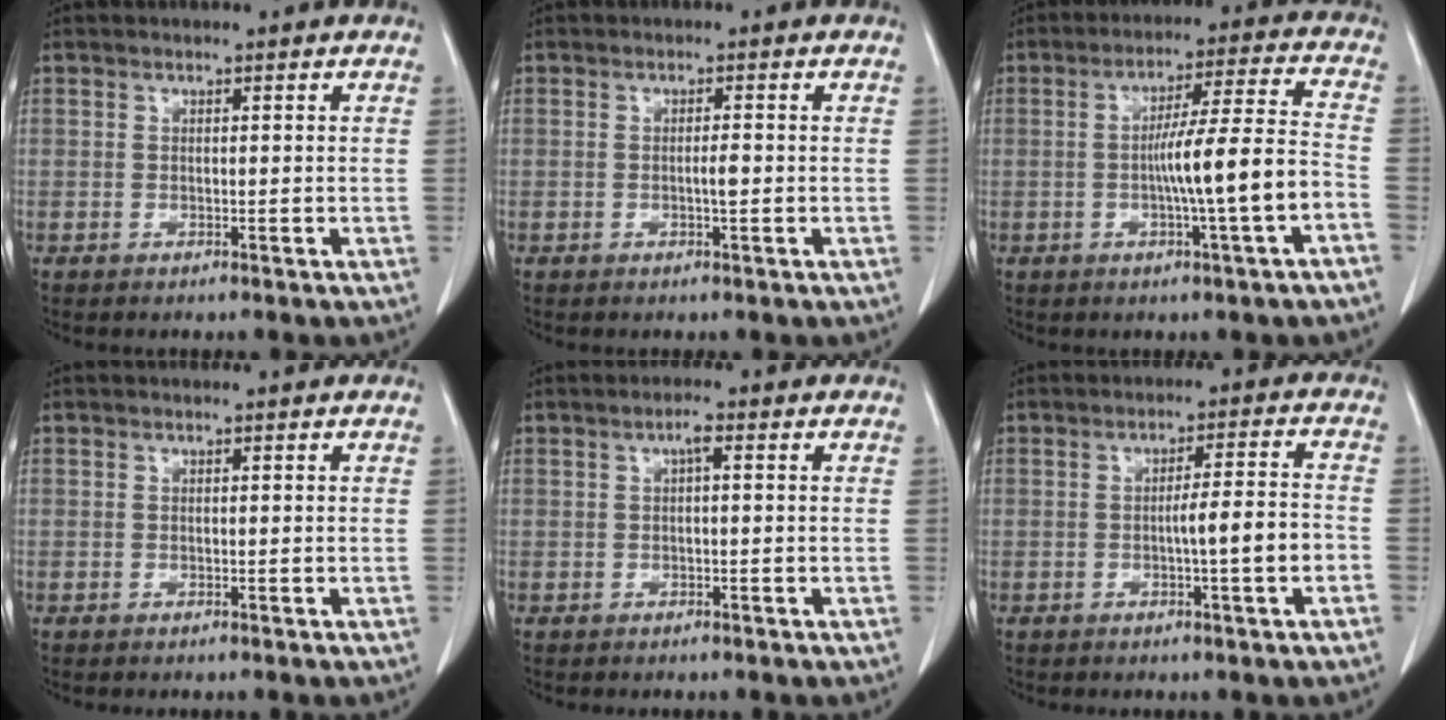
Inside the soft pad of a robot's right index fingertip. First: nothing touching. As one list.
[{"total": 1.4, "force": [-0.3, 0.1, 1.4], "torque": [-0.026, 0.000, -0.005]}, {"total": 10.9, "force": [-2.9, -0.8, 10.5], "torque": [-0.173, 0.008, -0.048]}, {"total": 0.0}, {"total": 1.7, "force": [0.5, 0.3, 1.6], "torque": [-0.026, 0.007, 0.006]}, {"total": 5.9, "force": [-1.6, -0.2, 5.6], "torque": [-0.082, 0.007, -0.023]}]